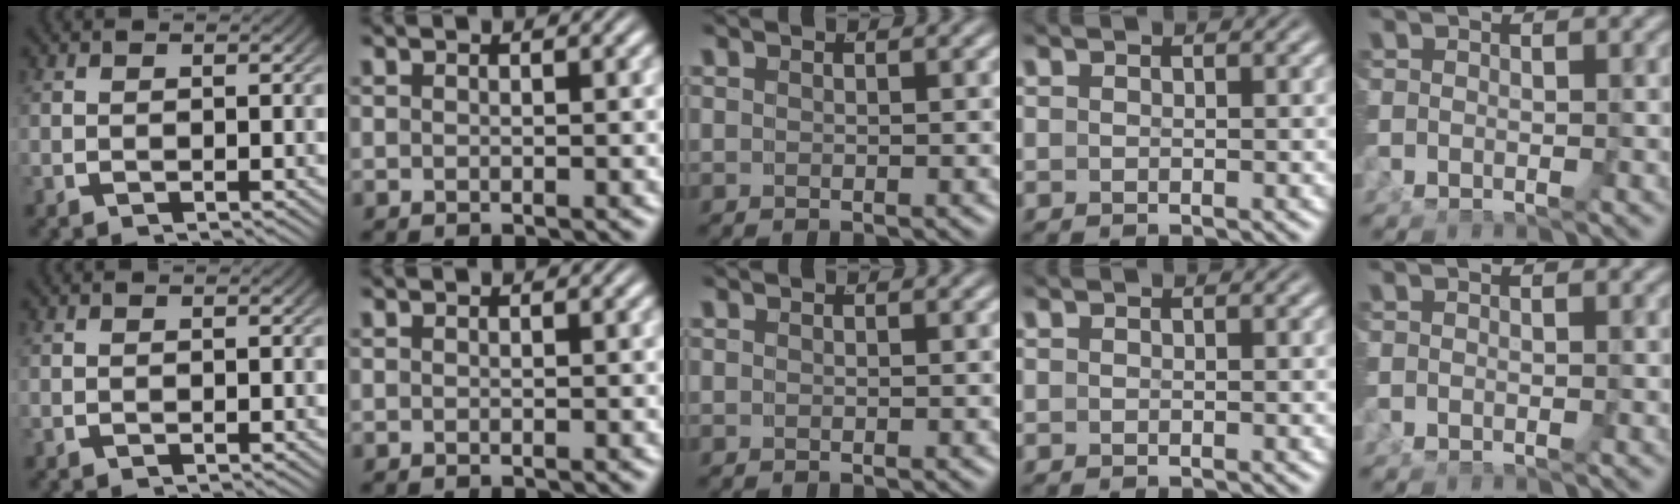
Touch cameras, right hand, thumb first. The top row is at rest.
{}